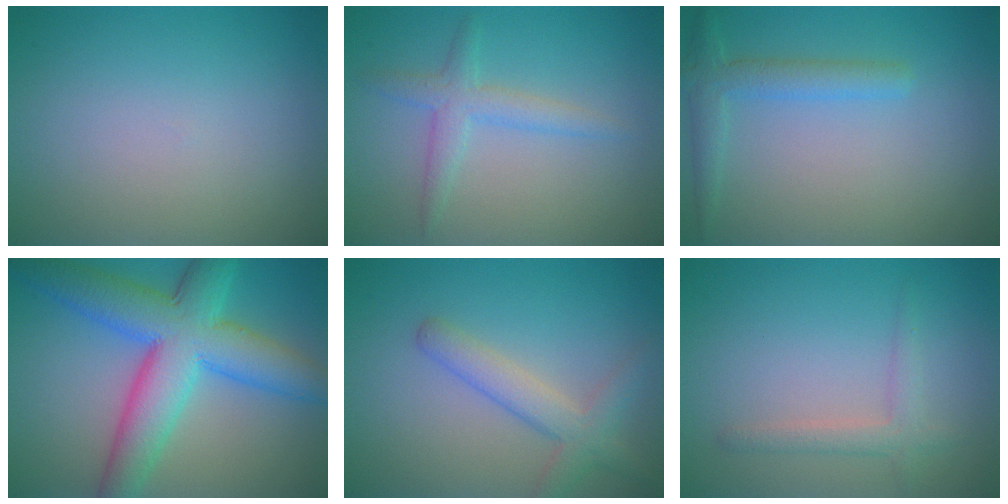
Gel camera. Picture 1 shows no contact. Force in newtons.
{"total": 1.8, "press": 1.8, "slide": 0.1}
{"total": 2.6, "press": 2.6, "slide": 0.2}
{"total": 9.9, "press": 9.9, "slide": 0.4}
{"total": 3.4, "press": 3.4, "slide": 0.2}
{"total": 2.0, "press": 1.9, "slide": 0.1}